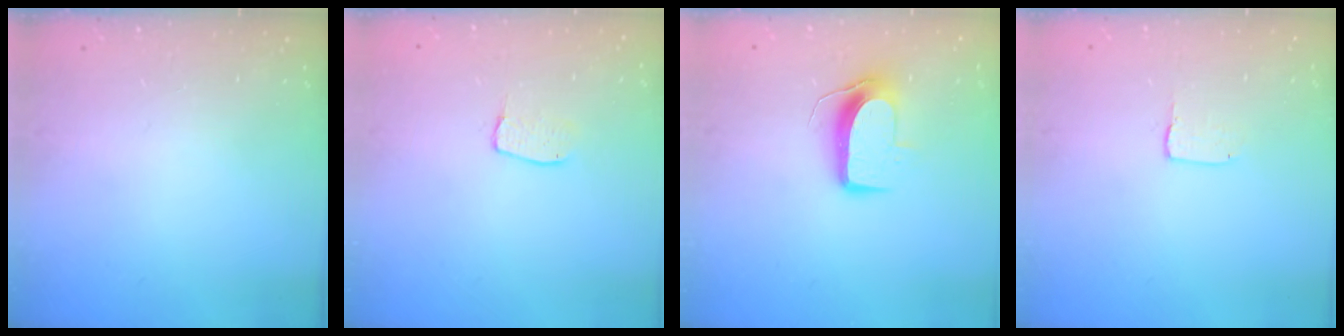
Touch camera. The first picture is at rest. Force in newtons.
{"total": 4.8, "press": 4.8, "slide": 0.3}
{"total": 9.5, "press": 9.5, "slide": 0.3}
{"total": 2.0, "press": 2.0, "slide": 0.1}